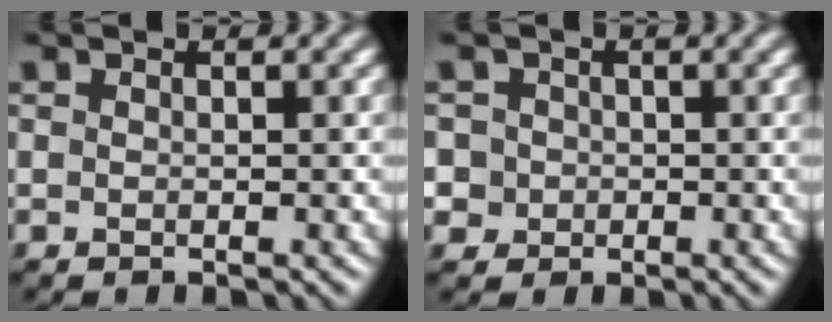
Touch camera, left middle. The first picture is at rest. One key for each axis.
{"total": 3.5, "fx": 0.6, "fy": 3.2, "fz": 1.0, "tx": -0.013, "ty": 0.022, "tz": -0.003}